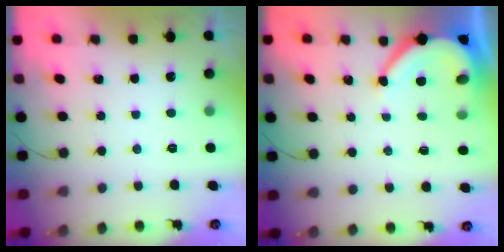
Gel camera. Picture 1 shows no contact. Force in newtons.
{"total": 6.6, "press": 6.6, "slide": 0.6}